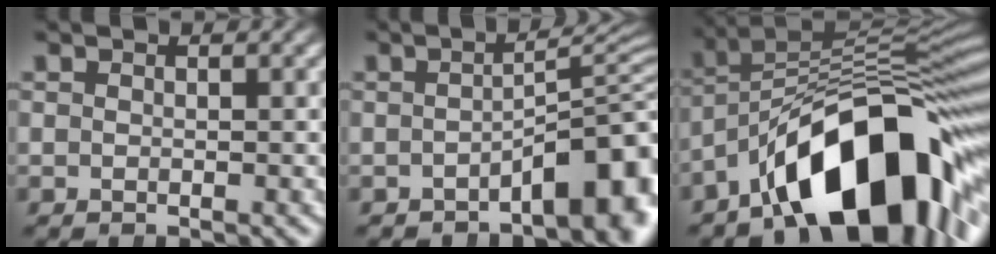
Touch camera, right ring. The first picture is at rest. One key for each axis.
{"total": 8.0, "fx": -3.4, "fy": 2.8, "fz": 6.6, "tx": -0.068, "ty": 0.005, "tz": -0.051}
{"total": 15.8, "fx": -5.3, "fy": 8.4, "fz": 12.2, "tx": -0.190, "ty": -0.022, "tz": -0.065}